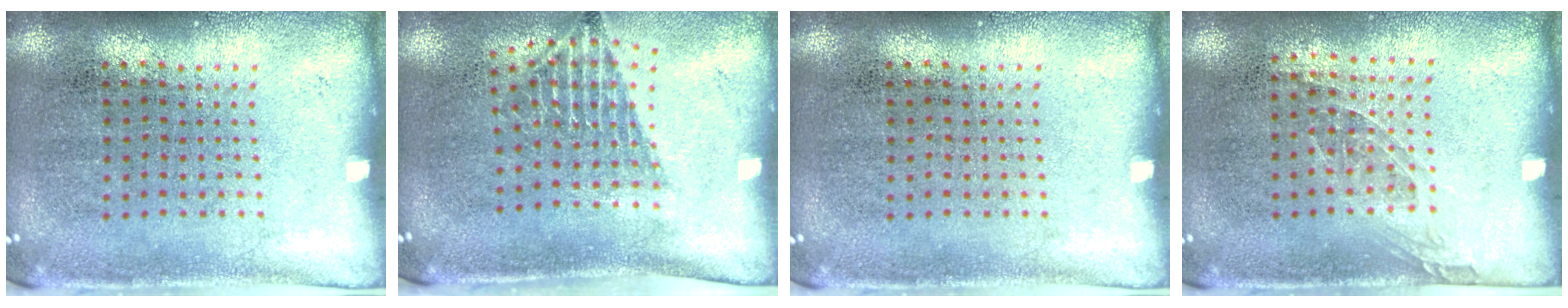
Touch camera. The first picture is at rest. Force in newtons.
{"total": 1.5, "press": 1.1, "slide": 1.0}
{"total": 0.0}
{"total": 1.0, "press": 0.8, "slide": 0.6}